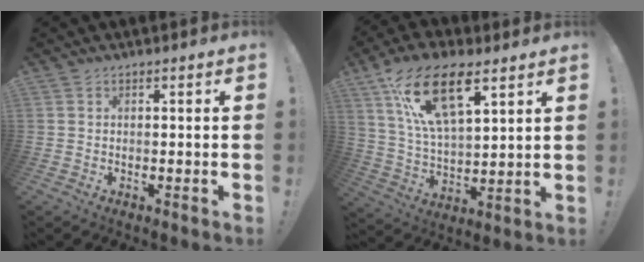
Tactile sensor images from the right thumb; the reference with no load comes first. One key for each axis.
{"total": 18.2, "fx": 9.9, "fy": 8.1, "fz": 12.9, "tx": -0.245, "ty": -0.041, "tz": 0.173}